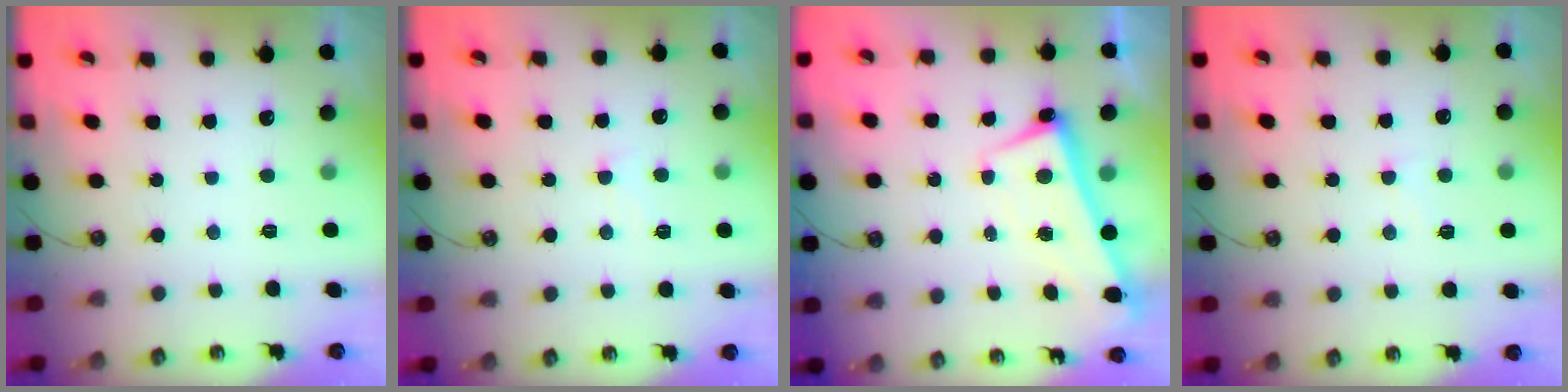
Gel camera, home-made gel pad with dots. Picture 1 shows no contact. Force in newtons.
{"total": 0.7, "press": 0.5, "slide": 0.5}
{"total": 2.5, "press": 2.4, "slide": 0.6}
{"total": 1.6, "press": 1.4, "slide": 0.7}